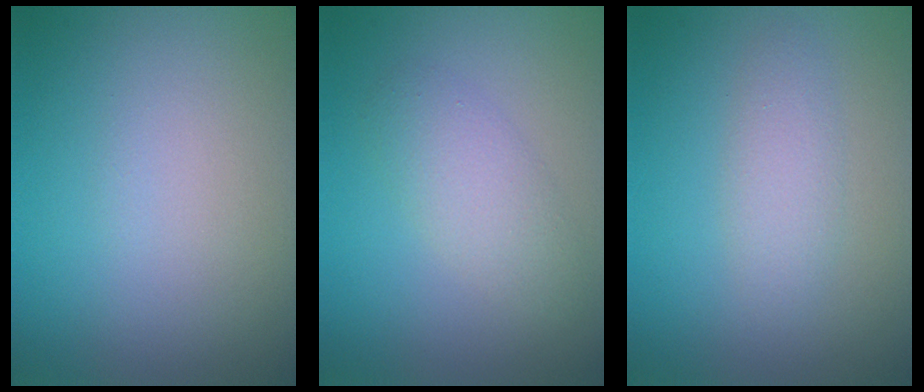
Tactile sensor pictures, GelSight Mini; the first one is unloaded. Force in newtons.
{"total": 2.8, "press": 2.8, "slide": 0.0}
{"total": 2.0, "press": 2.0, "slide": 0.1}